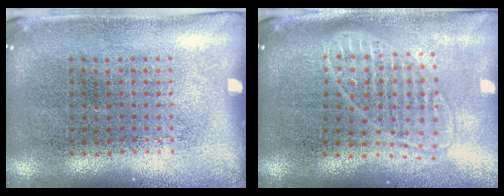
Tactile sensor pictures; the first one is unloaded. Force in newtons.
{"total": 1.8, "press": 1.5, "slide": 1.0}